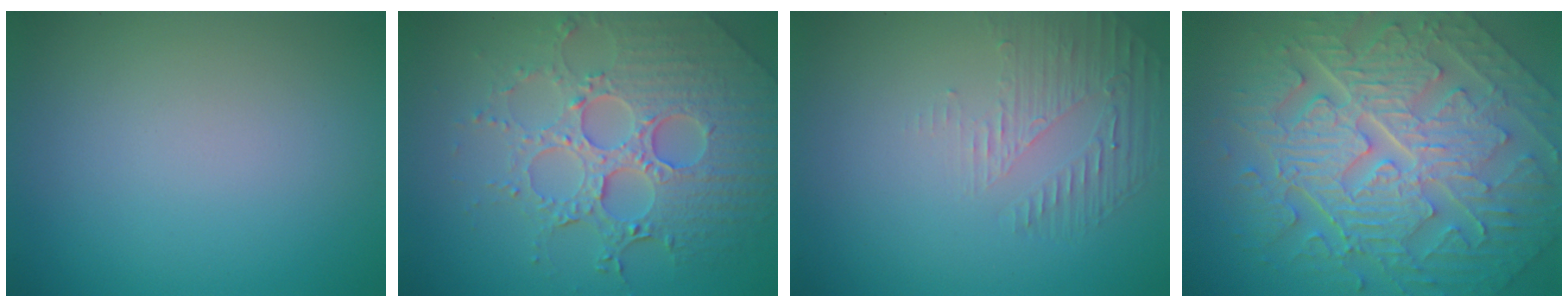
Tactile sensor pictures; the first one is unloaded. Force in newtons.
{"total": 7.8, "press": 5.8, "slide": 5.2}
{"total": 1.7, "press": 0.8, "slide": 1.5}
{"total": 11.1, "press": 7.6, "slide": 8.1}